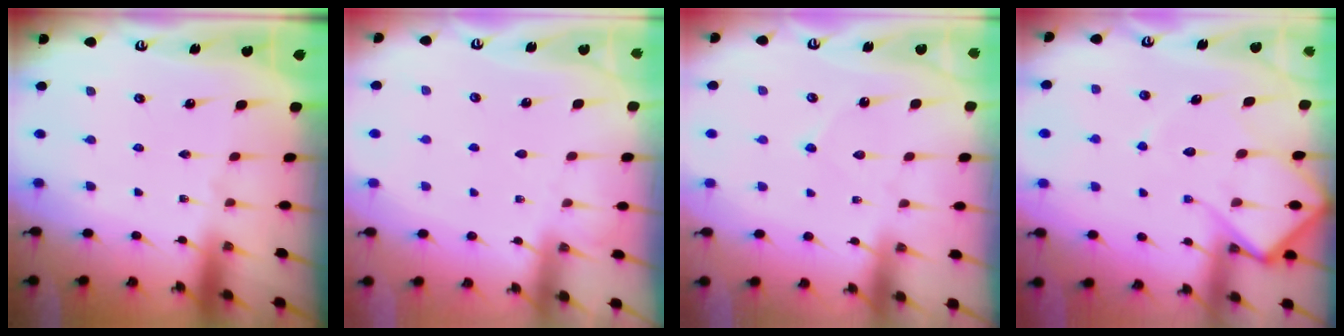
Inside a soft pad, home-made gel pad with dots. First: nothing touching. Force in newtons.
{"total": 3.8, "press": 3.8, "slide": 0.6}
{"total": 4.0, "press": 4.0, "slide": 0.1}
{"total": 10.5, "press": 10.5, "slide": 1.2}